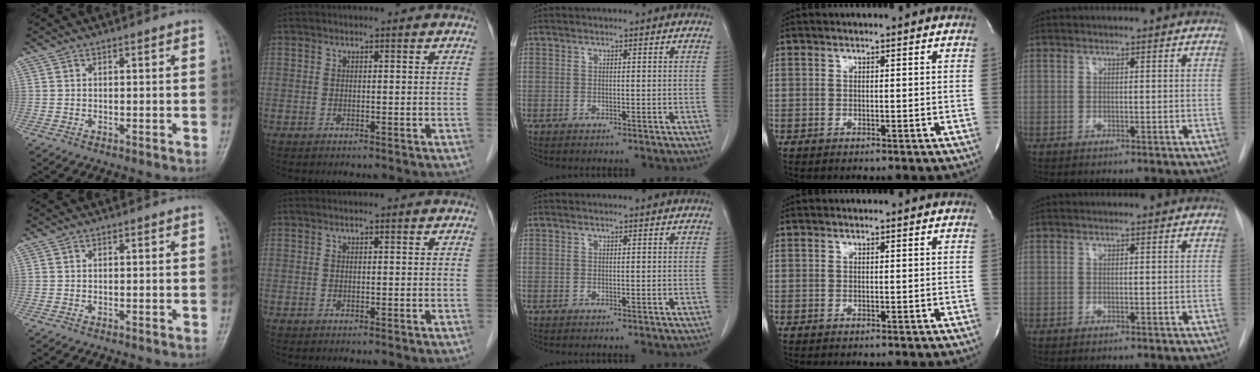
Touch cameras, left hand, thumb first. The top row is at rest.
{}